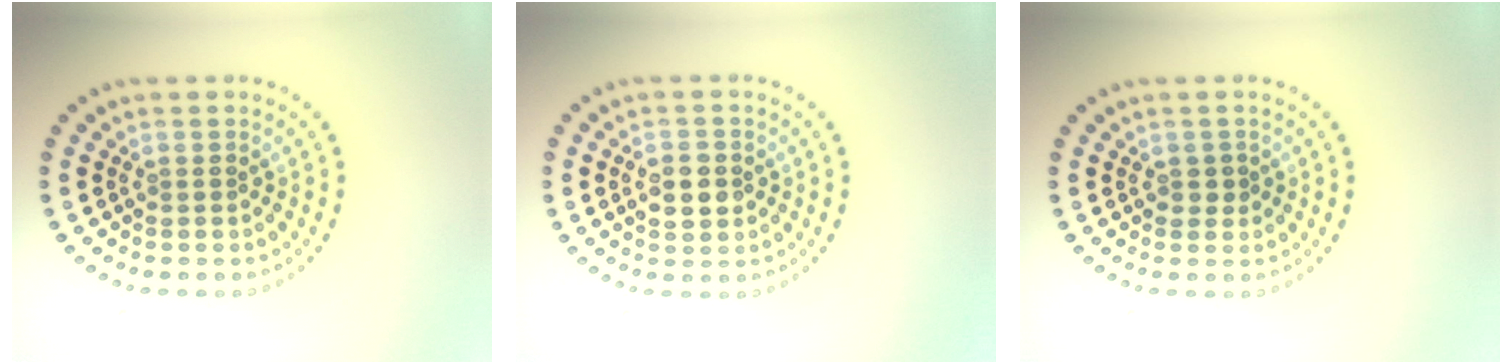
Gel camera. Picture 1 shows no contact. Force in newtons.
{"total": 3.1, "press": 3.0, "slide": 0.2}
{"total": 1.0, "press": 0.9, "slide": 0.3}